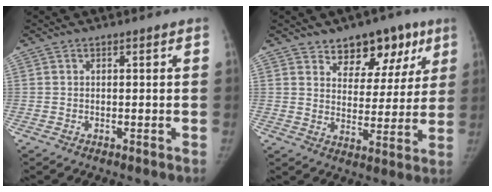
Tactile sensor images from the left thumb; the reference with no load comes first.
{"total": 12.1, "force": [7.6, 7.5, 5.7], "torque": [-0.018, -0.031, 0.108]}